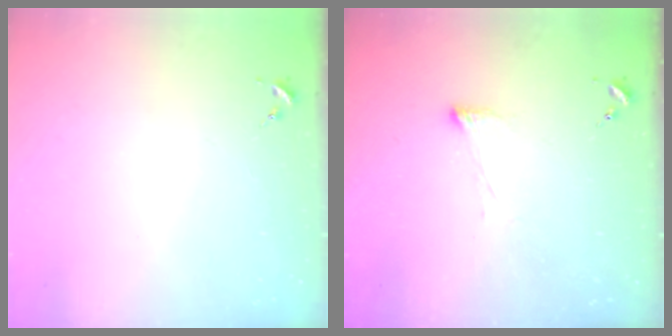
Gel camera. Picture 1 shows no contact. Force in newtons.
{"total": 2.8, "press": 2.7, "slide": 0.8}